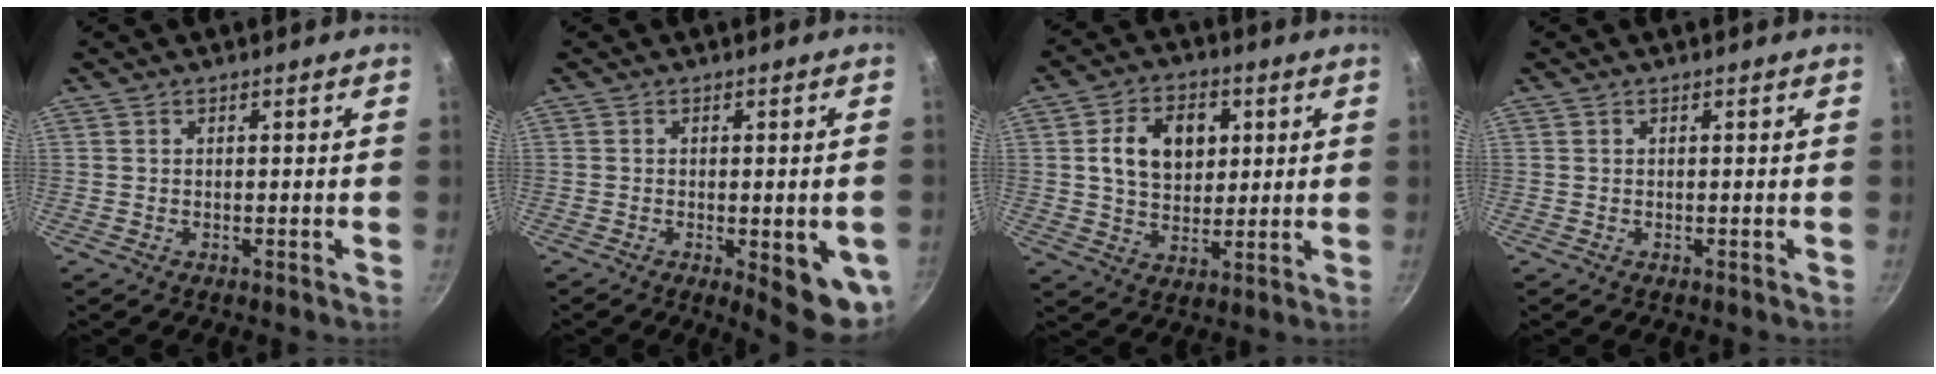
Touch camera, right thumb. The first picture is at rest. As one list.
[{"total": 10.6, "force": [-2.9, 3.4, 9.6], "torque": [-0.093, -0.001, -0.029]}, {"total": 11.6, "force": [2.7, 8.3, 7.6], "torque": [-0.101, 0.000, 0.041]}, {"total": 0.0}]